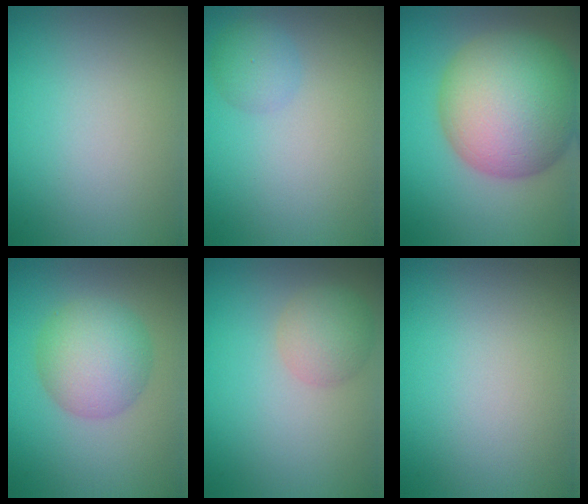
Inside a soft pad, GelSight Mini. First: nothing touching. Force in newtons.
{"total": 2.0, "press": 2.0, "slide": 0.0}
{"total": 13.5, "press": 13.5, "slide": 0.4}
{"total": 5.7, "press": 5.7, "slide": 0.2}
{"total": 2.9, "press": 2.9, "slide": 0.2}
{"total": 0.0}